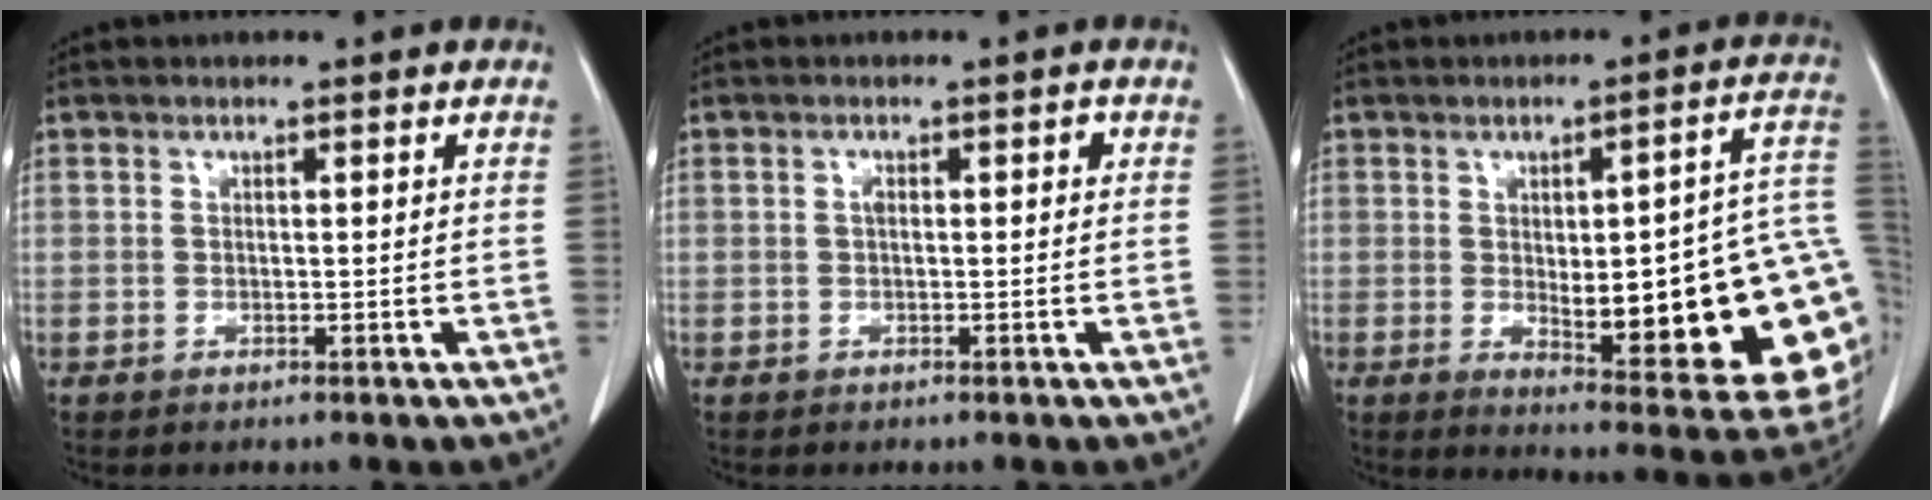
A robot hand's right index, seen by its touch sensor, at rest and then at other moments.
{"total": 1.5, "force": [0.2, 0.7, 1.3], "torque": [-0.024, 0.011, 0.005]}
{"total": 24.8, "force": [-2.3, 5.2, 24.1], "torque": [-0.218, 0.011, -0.013]}